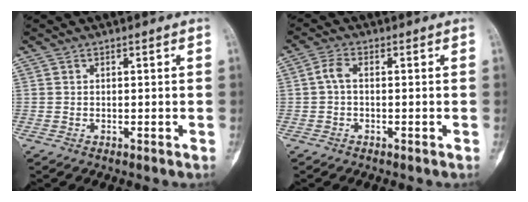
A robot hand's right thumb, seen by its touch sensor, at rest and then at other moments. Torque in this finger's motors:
{"motor_torque": [-0.36, -0.38, 0.74, 0.21, -0.02]}